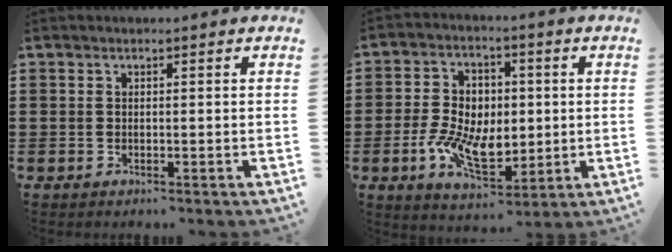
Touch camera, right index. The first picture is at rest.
{"total": 9.4, "force": [-1.3, 6.5, 6.7], "torque": [-0.160, 0.014, -0.025]}